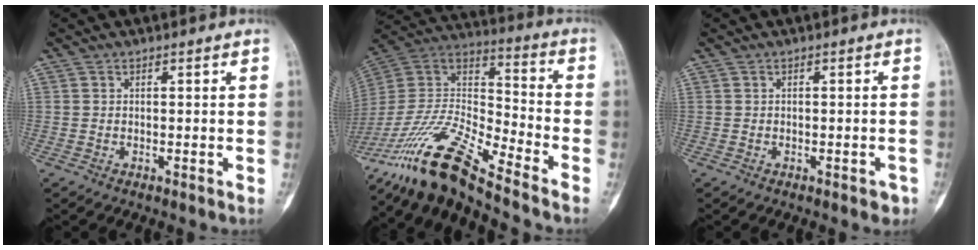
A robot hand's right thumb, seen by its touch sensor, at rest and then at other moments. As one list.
[{"total": 19.1, "force": [-15.2, 2.7, 11.2], "torque": [-0.222, 0.069, -0.291]}, {"total": 1.6, "force": [-0.9, 0.8, 1.1], "torque": [-0.007, 0.007, -0.007]}]